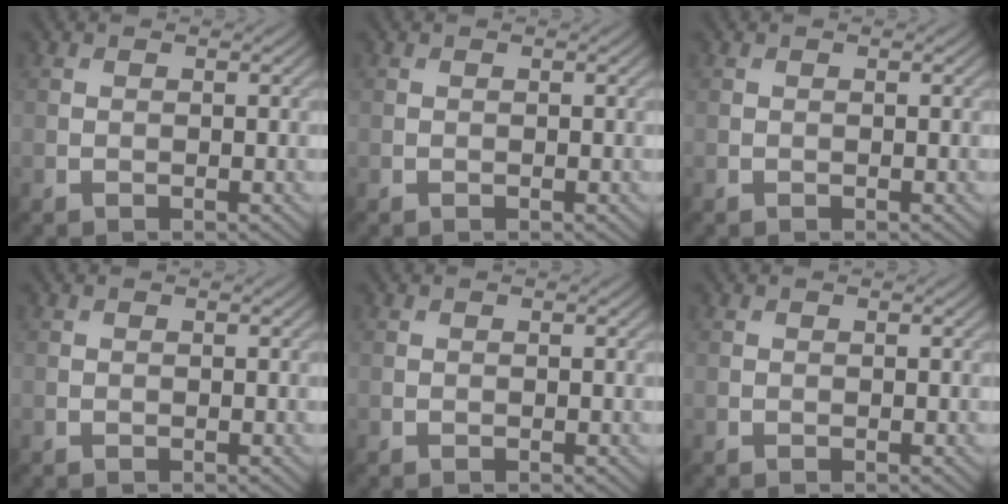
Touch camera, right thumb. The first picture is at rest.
{"total": 0.0}
{"total": 0.0}
{"total": 0.0}
{"total": 0.0}
{"total": 0.0}